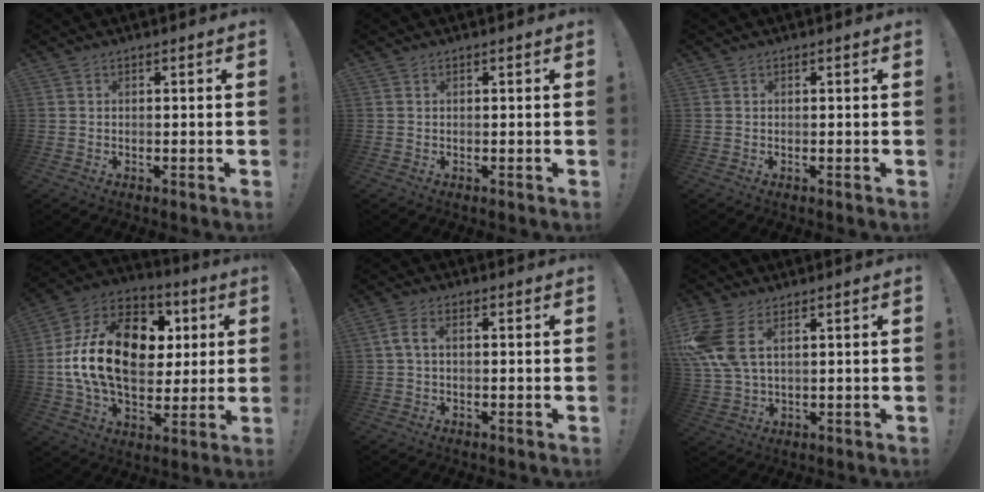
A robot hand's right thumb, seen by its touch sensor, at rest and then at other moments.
{"total": 0.0}
{"total": 0.0}
{"total": 23.5, "force": [2.7, 15.9, 17.1], "torque": [-0.281, 0.010, 0.062]}
{"total": 4.2, "force": [0.3, 2.5, 3.4], "torque": [-0.074, 0.012, 0.008]}
{"total": 10.8, "force": [4.1, 5.9, 8.1], "torque": [-0.173, -0.011, 0.081]}